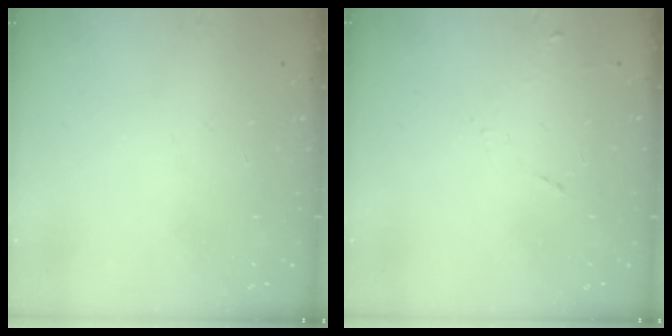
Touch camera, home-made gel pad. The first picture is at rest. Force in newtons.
{"total": 5.4, "press": 5.3, "slide": 0.9}